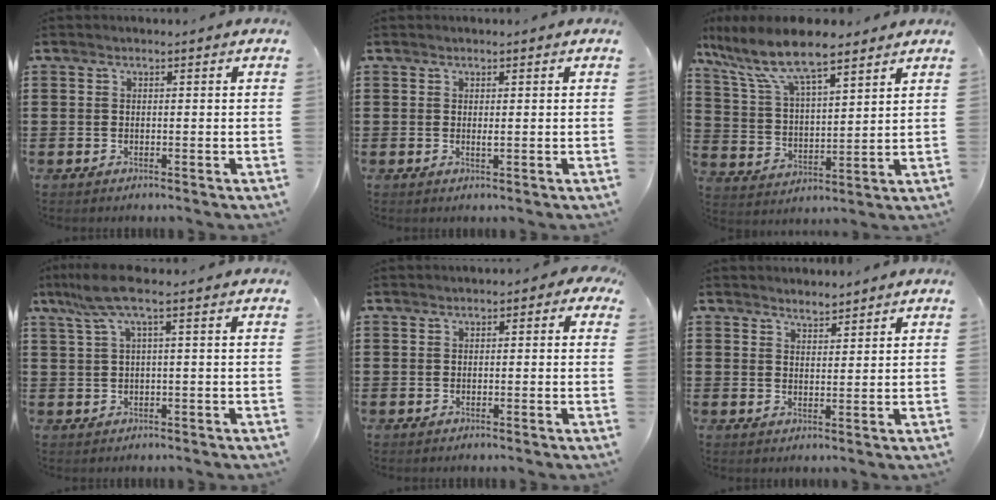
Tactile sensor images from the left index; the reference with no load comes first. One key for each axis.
{"total": 0.8, "fx": 0.1, "fy": 0.1, "fz": 0.8, "tx": -0.015, "ty": -0.004, "tz": 0.003}
{"total": 10.1, "fx": 7.8, "fy": 2.4, "fz": 5.9, "tx": -0.144, "ty": -0.024, "tz": 0.135}
{"total": 5.4, "fx": 1.4, "fy": 0.6, "fz": 5.2, "tx": -0.115, "ty": -0.003, "tz": 0.019}
{"total": 0.8, "fx": -0.3, "fy": 0.5, "fz": 0.6, "tx": -0.014, "ty": 0.003, "tz": -0.007}
{"total": 2.3, "fx": 2.3, "fy": 0.3, "fz": -0.1, "tx": -0.004, "ty": -0.001, "tz": 0.044}